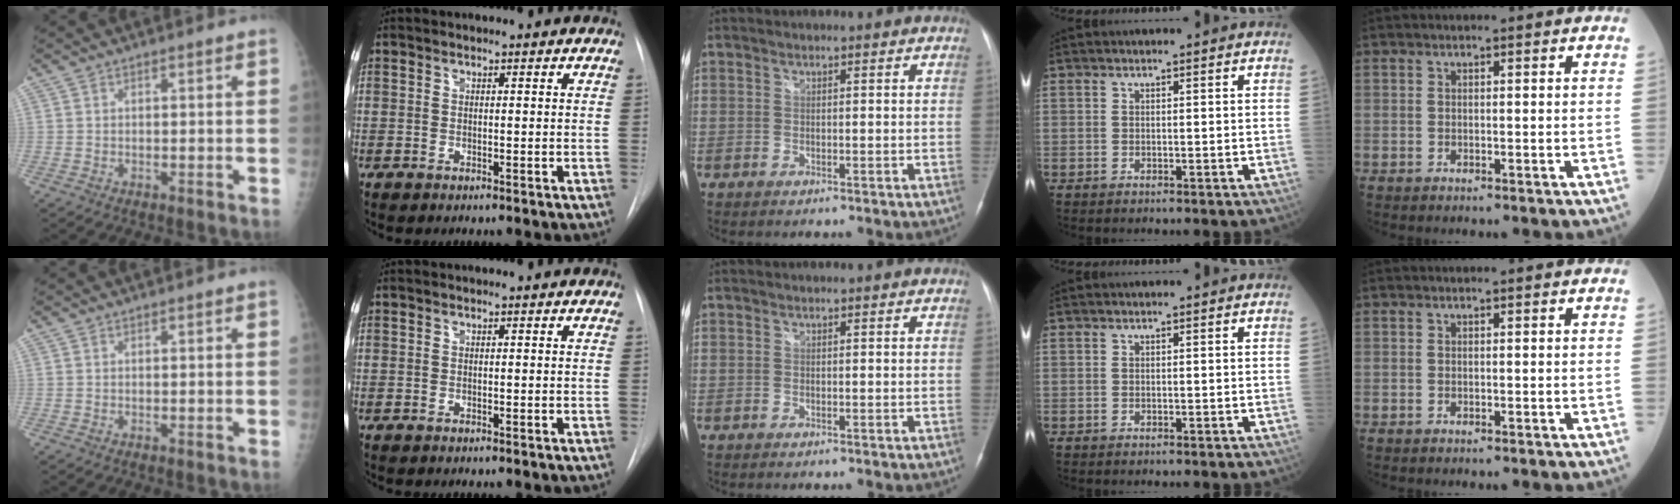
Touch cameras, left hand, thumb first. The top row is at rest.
{}